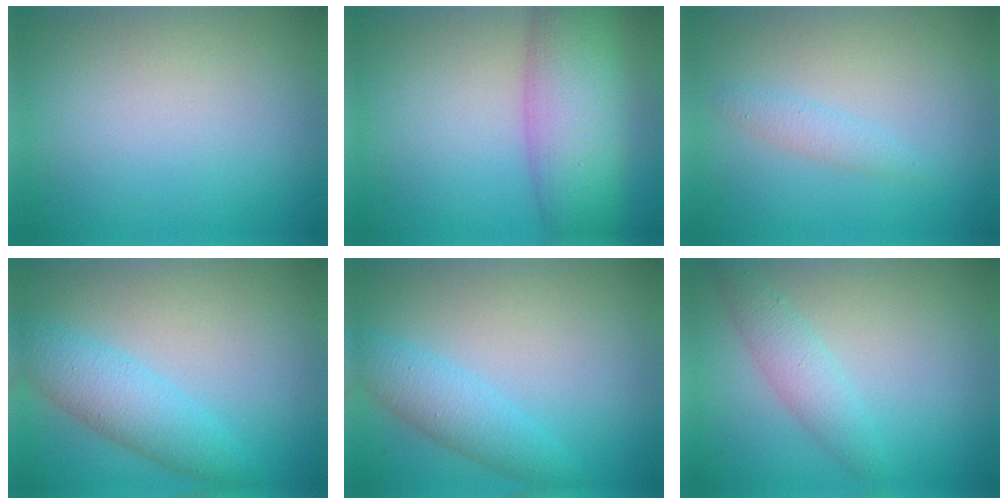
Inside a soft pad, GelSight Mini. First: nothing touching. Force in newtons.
{"total": 8.0, "press": 8.0, "slide": 0.2}
{"total": 1.3, "press": 1.3, "slide": 0.0}
{"total": 4.0, "press": 4.0, "slide": 0.1}
{"total": 3.1, "press": 3.1, "slide": 0.2}
{"total": 2.4, "press": 2.4, "slide": 0.1}